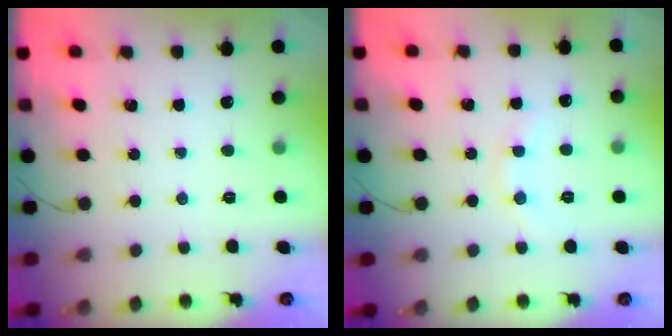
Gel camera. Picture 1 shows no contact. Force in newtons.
{"total": 8.4, "press": 8.3, "slide": 1.3}